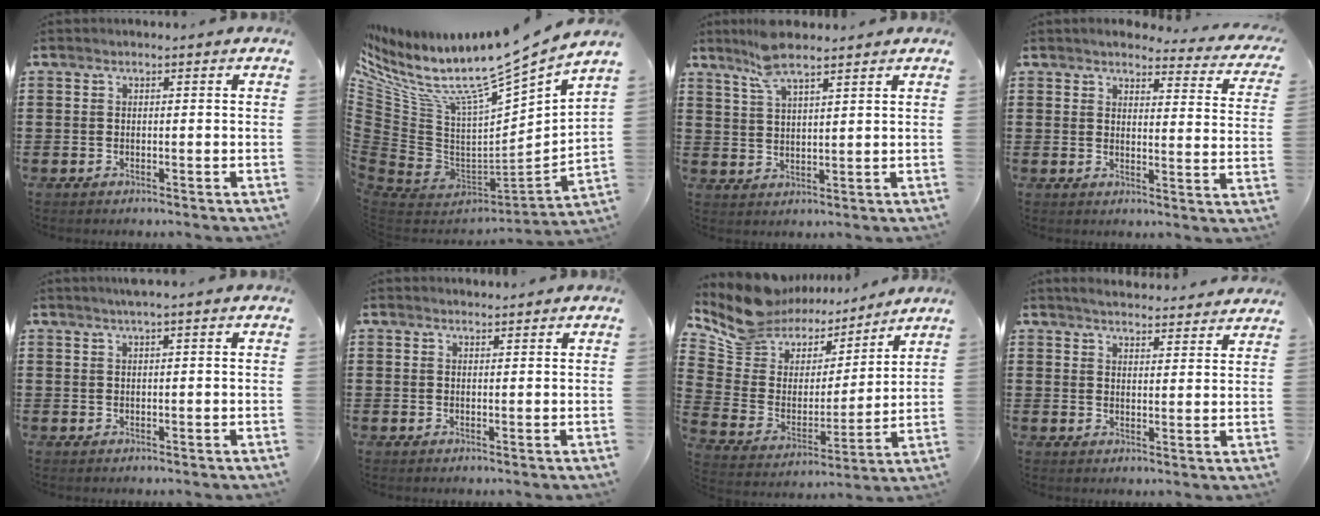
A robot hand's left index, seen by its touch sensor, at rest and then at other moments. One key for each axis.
{"total": 11.5, "fx": 9.0, "fy": 2.3, "fz": 6.8, "tx": -0.140, "ty": -0.077, "tz": 0.142}
{"total": 6.3, "fx": 5.0, "fy": 1.3, "fz": 3.6, "tx": -0.084, "ty": -0.003, "tz": 0.091}
{"total": 3.6, "fx": 3.4, "fy": 0.4, "fz": 1.1, "tx": -0.031, "ty": -0.023, "tz": 0.055}
{"total": 1.3, "fx": 0.7, "fy": -0.1, "fz": 1.0, "tx": -0.018, "ty": 0.000, "tz": 0.013}
{"total": 0.8, "fx": 0.8, "fy": 0.2, "fz": 0.1, "tx": -0.003, "ty": 0.001, "tz": 0.016}
{"total": 9.7, "fx": 8.3, "fy": 4.9, "fz": 1.1, "tx": -0.080, "ty": -0.057, "tz": 0.153}
{"total": 3.5, "fx": 3.5, "fy": 0.0, "fz": 0.4, "tx": -0.018, "ty": -0.013, "tz": 0.063}